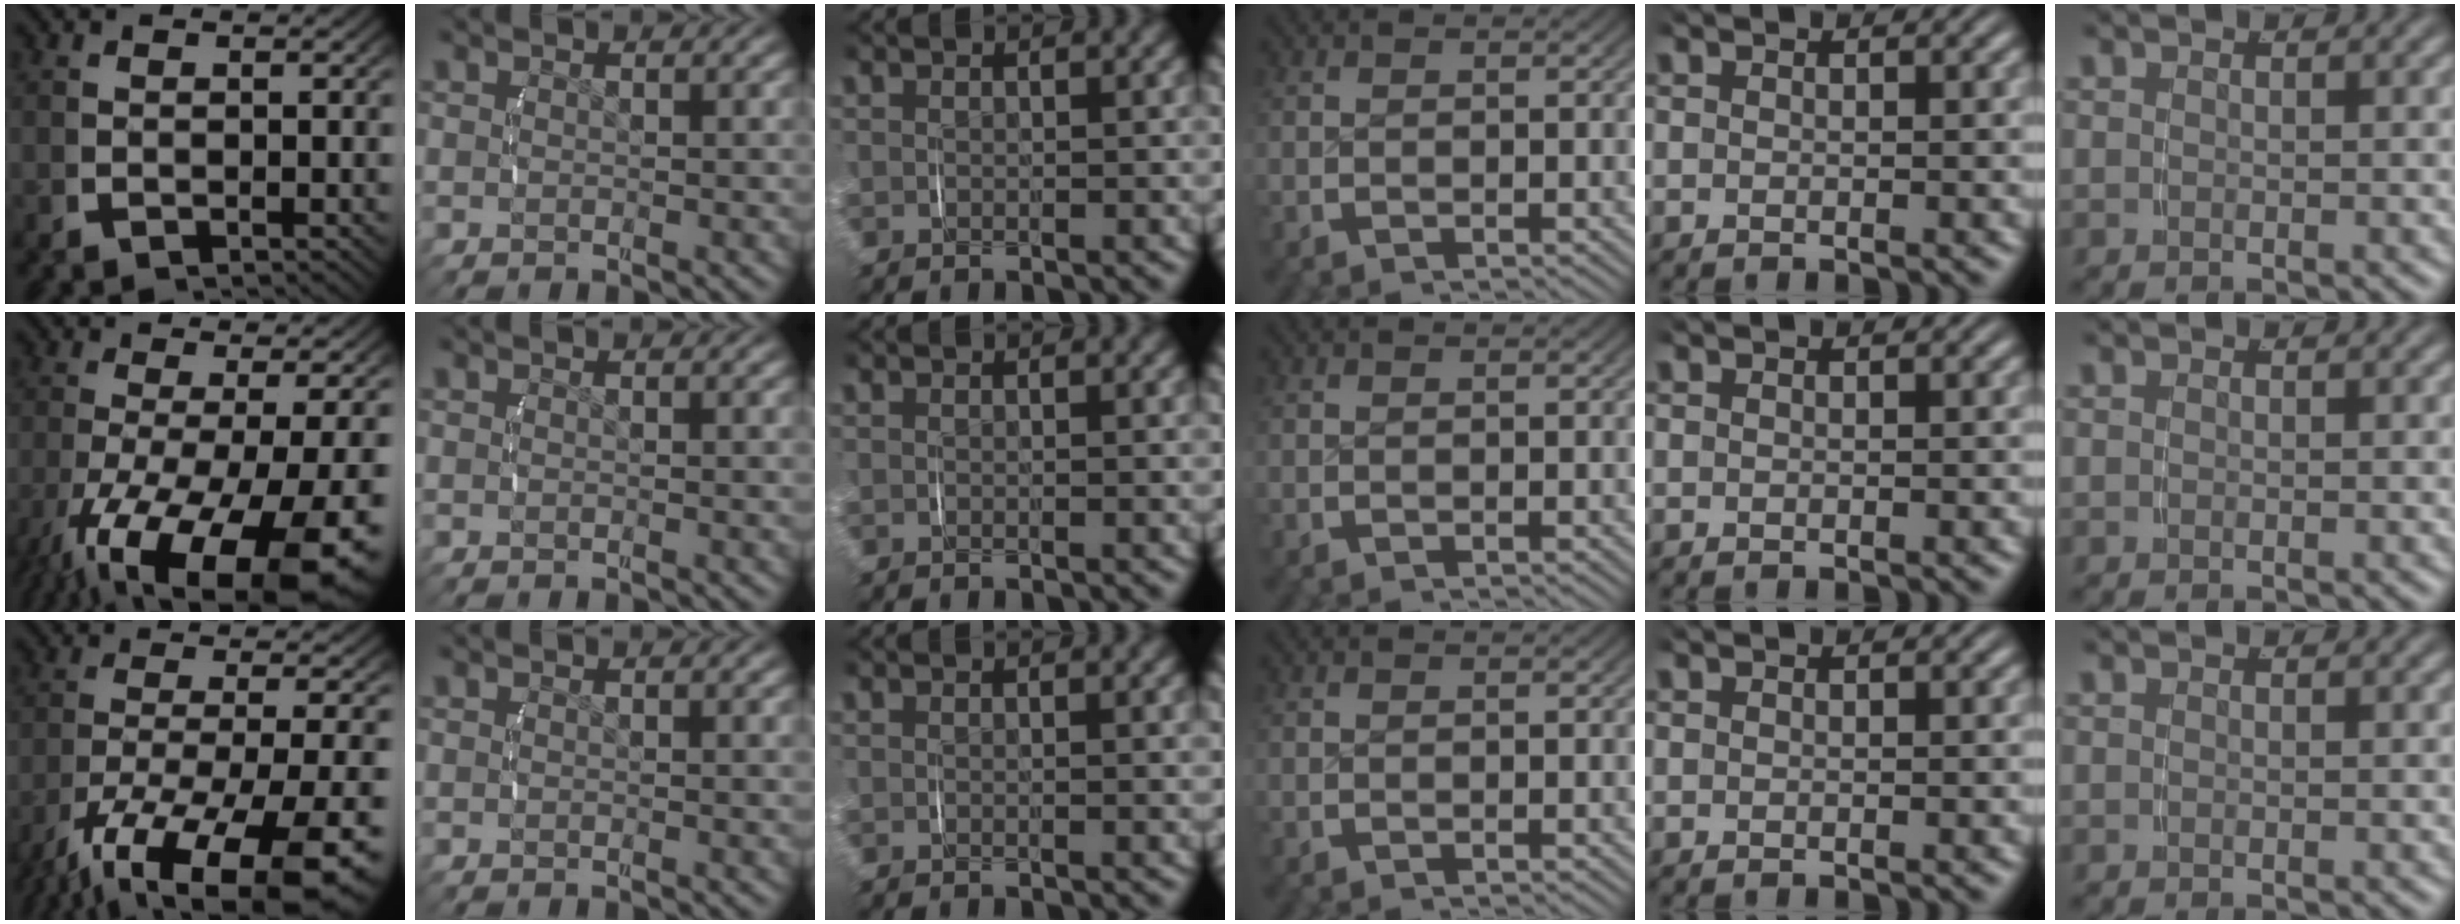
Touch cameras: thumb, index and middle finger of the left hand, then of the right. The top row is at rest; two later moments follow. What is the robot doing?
{"motion": "lift_and_place", "object": "glasses case"}